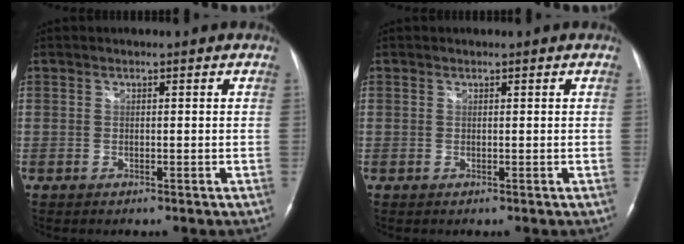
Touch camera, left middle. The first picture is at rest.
{"total": 0.0}